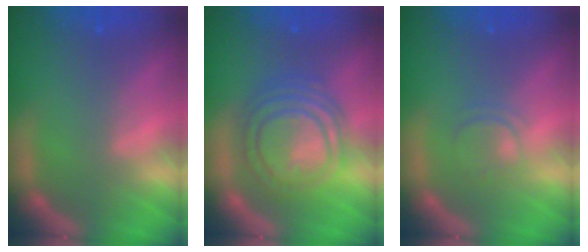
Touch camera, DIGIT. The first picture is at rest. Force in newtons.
{"total": 9.5}
{"total": 2.0}